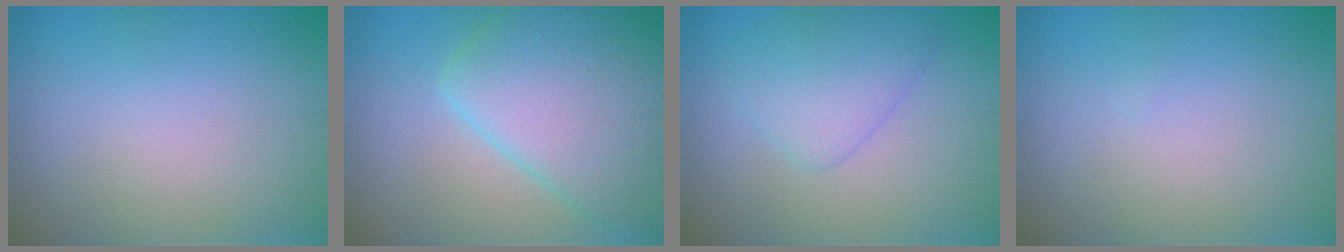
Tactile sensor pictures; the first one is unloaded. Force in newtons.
{"total": 8.9, "press": 8.9, "slide": 0.4}
{"total": 3.2, "press": 3.2, "slide": 0.1}
{"total": 0.0}